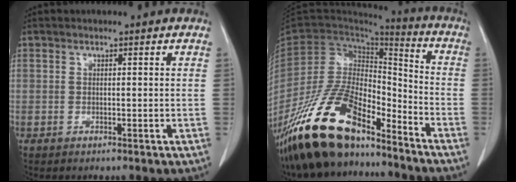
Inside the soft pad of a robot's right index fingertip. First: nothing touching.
{"total": 19.8, "force": [-15.1, 6.8, 10.8], "torque": [-0.213, 0.008, -0.278]}